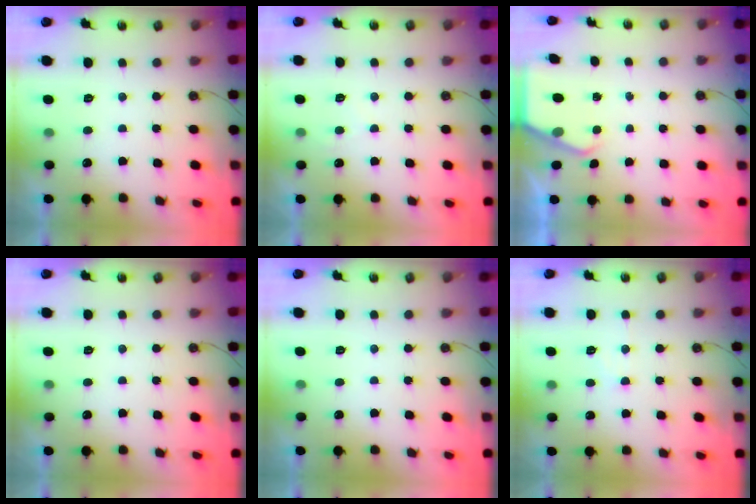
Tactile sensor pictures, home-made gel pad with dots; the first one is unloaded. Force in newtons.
{"total": 4.0, "press": 4.0, "slide": 0.5}
{"total": 2.2, "press": 2.1, "slide": 0.3}
{"total": 0.0}
{"total": 0.0}
{"total": 7.4, "press": 7.4, "slide": 0.8}